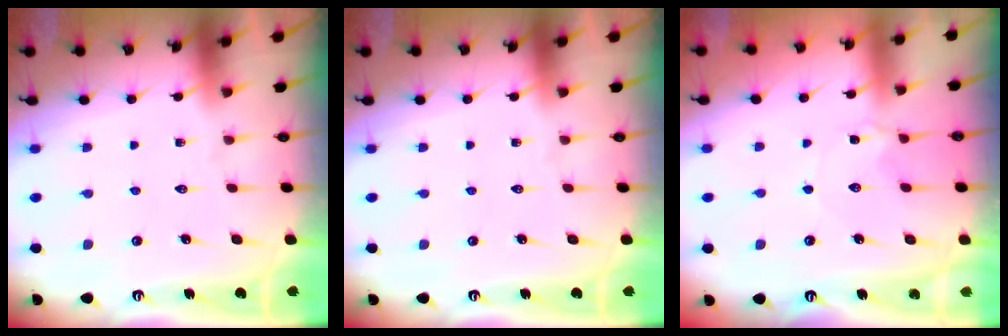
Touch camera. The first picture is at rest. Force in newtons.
{"total": 0.0}
{"total": 2.5, "press": 2.5, "slide": 0.3}